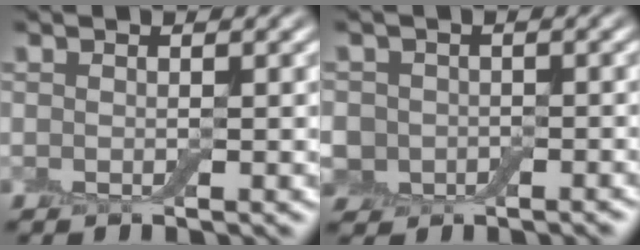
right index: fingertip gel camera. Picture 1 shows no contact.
{"total": 5.8, "force": [-1.4, 5.4, 1.6], "torque": [-0.030, 0.000, -0.053]}